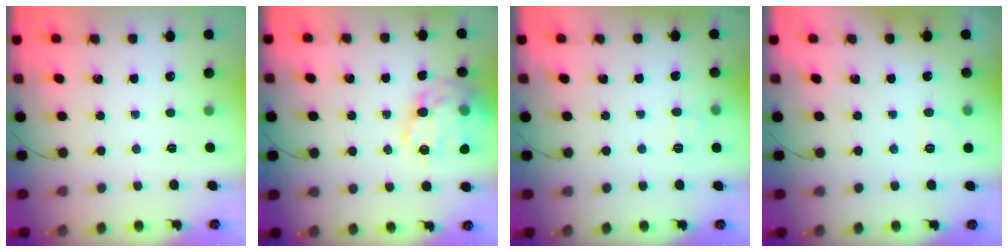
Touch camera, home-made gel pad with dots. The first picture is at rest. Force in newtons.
{"total": 19.7, "press": 19.6, "slide": 2.1}
{"total": 5.8, "press": 5.6, "slide": 1.6}
{"total": 3.0, "press": 2.6, "slide": 1.5}